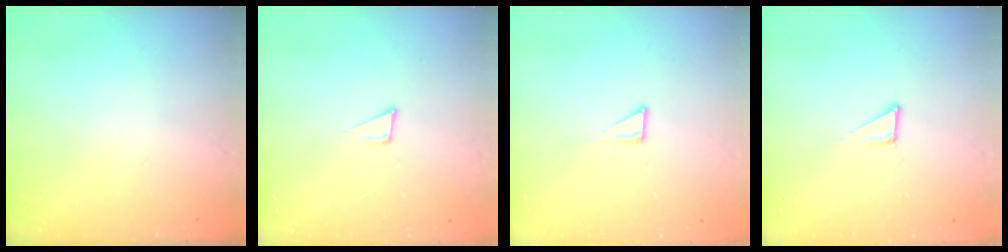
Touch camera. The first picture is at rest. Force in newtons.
{"total": 5.0, "press": 4.9, "slide": 0.8}
{"total": 4.1, "press": 4.1, "slide": 0.3}
{"total": 3.1, "press": 3.1, "slide": 0.2}